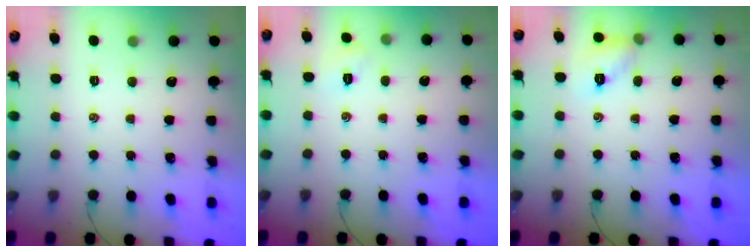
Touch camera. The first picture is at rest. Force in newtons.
{"total": 2.8, "press": 2.7, "slide": 0.8}
{"total": 8.1, "press": 8.0, "slide": 1.1}